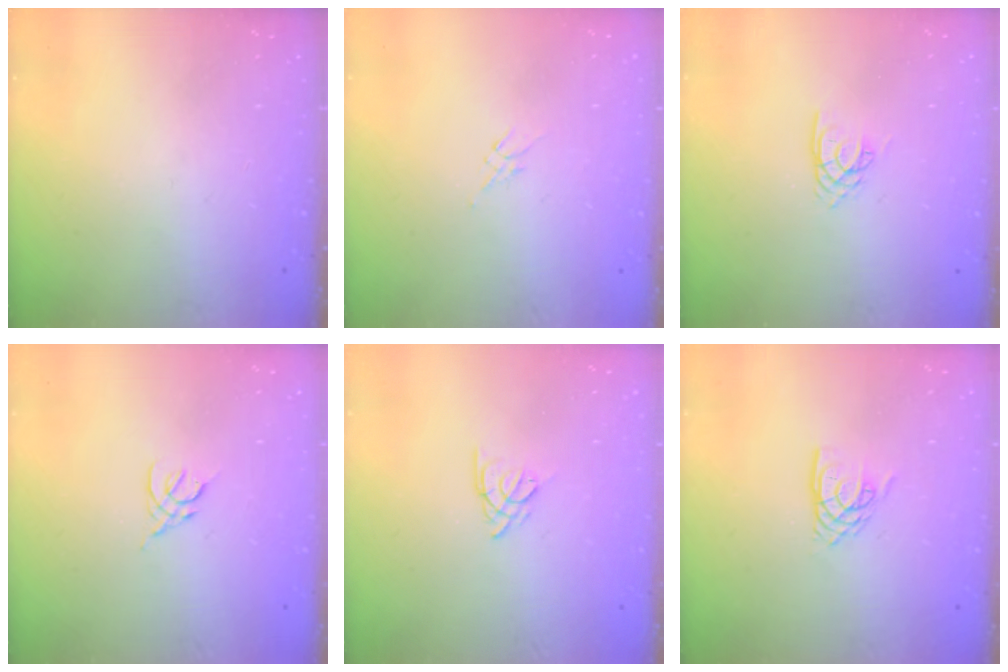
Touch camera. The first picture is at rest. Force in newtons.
{"total": 3.5, "press": 3.4, "slide": 0.8}
{"total": 2.7, "press": 2.7, "slide": 0.1}
{"total": 2.4, "press": 2.3, "slide": 0.6}
{"total": 3.8, "press": 3.8, "slide": 0.6}
{"total": 6.0, "press": 6.0, "slide": 0.5}